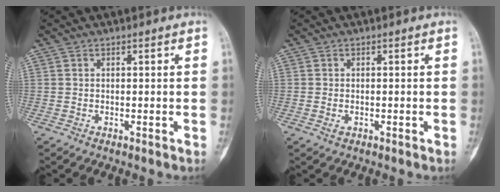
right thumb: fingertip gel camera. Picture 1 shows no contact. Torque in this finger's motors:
{"motor_torque": [-0.07, 0.11, -0.23, -0.03, 0.02]}